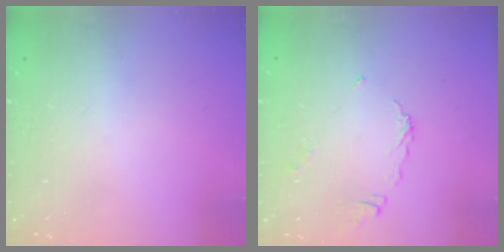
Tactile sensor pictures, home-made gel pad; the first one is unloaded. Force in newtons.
{"total": 7.2, "press": 7.2, "slide": 0.6}